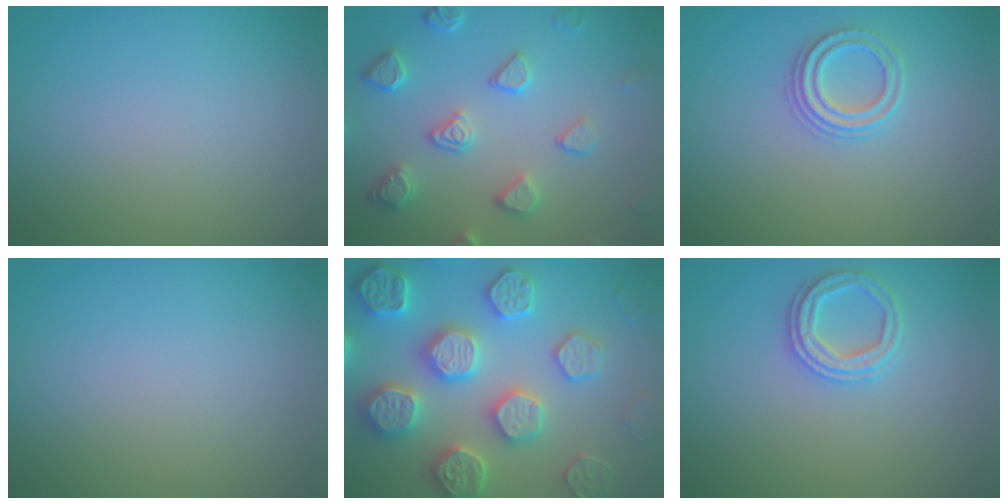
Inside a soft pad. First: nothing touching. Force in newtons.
{"total": 4.1, "press": 4.0, "slide": 0.6}
{"total": 2.3, "press": 2.2, "slide": 0.8}
{"total": 0.0}
{"total": 7.6, "press": 7.4, "slide": 1.7}
{"total": 2.4, "press": 2.4, "slide": 0.4}